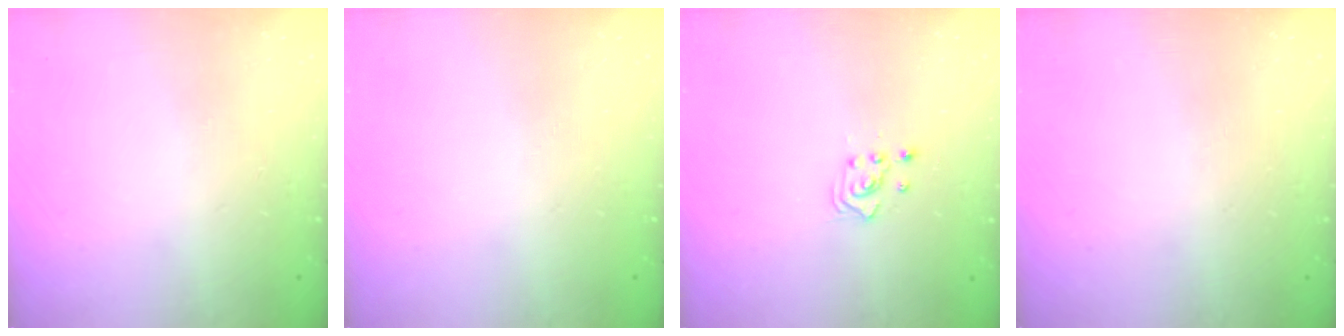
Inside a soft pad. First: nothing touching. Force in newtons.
{"total": 0.0}
{"total": 2.3, "press": 2.3, "slide": 0.3}
{"total": 0.0}